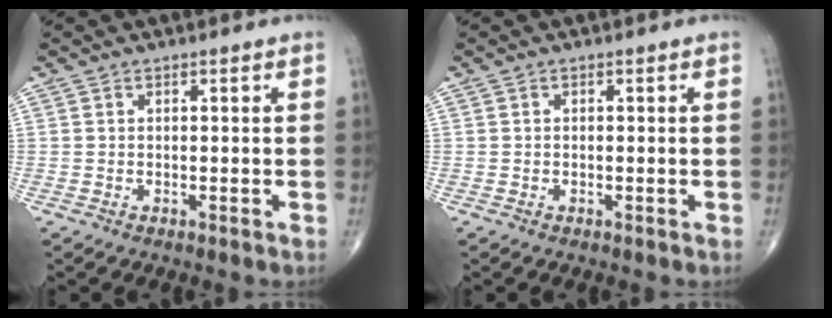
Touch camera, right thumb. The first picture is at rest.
{"total": 0.0}